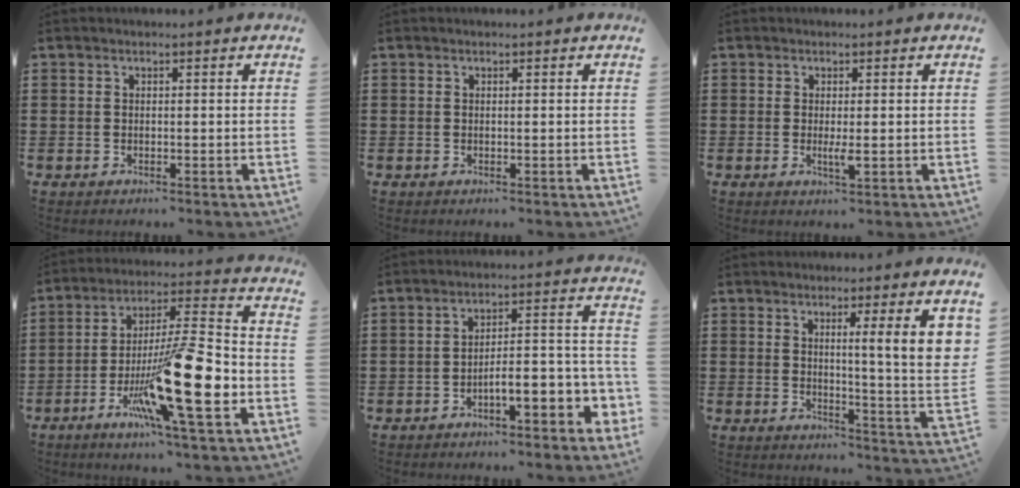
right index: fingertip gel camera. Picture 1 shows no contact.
{"total": 0.0}
{"total": 2.1, "force": [-0.2, 0.3, 2.0], "torque": [-0.037, -0.005, -0.003]}
{"total": 19.3, "force": [-6.7, 3.6, 17.7], "torque": [-0.314, -0.004, -0.106]}
{"total": 5.1, "force": [-3.2, 1.1, 3.8], "torque": [-0.061, -0.015, -0.065]}
{"total": 7.4, "force": [3.2, -0.3, 6.6], "torque": [-0.108, -0.024, 0.047]}